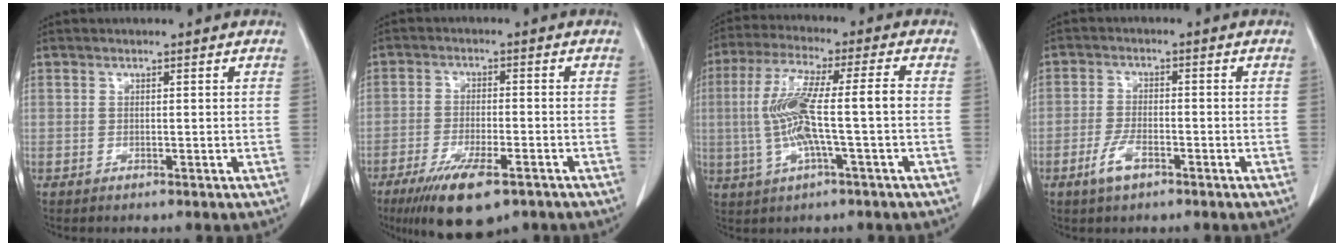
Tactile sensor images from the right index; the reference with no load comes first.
{"total": 11.1, "force": [-7.2, 2.7, 8.1], "torque": [-0.141, -0.022, -0.115]}
{"total": 11.6, "force": [-1.2, 0.9, 11.5], "torque": [-0.237, 0.017, -0.024]}
{"total": 4.4, "force": [-2.6, 1.5, 3.2], "torque": [-0.070, -0.001, -0.046]}